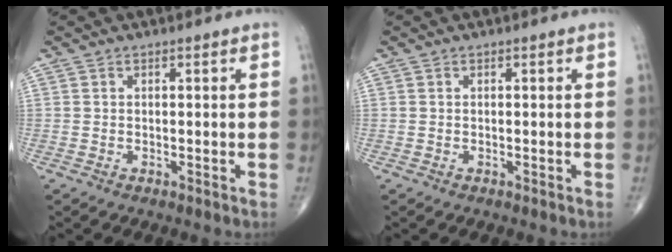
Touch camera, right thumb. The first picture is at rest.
{"total": 0.0}